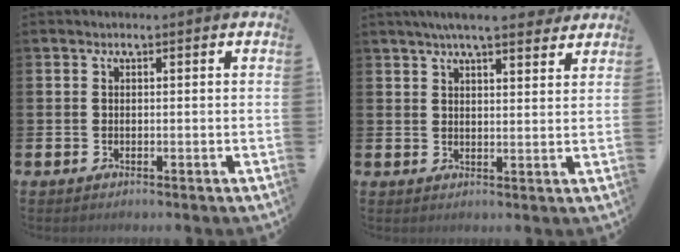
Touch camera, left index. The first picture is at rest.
{"total": 5.7, "force": [5.2, 0.5, 2.3], "torque": [-0.051, -0.016, 0.092]}